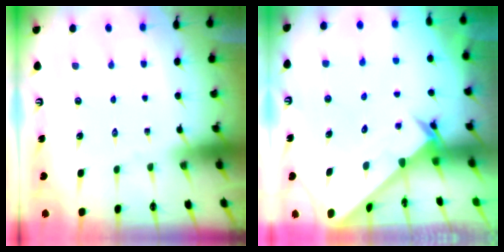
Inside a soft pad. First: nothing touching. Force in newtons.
{"total": 2.5, "press": 2.5, "slide": 0.2}